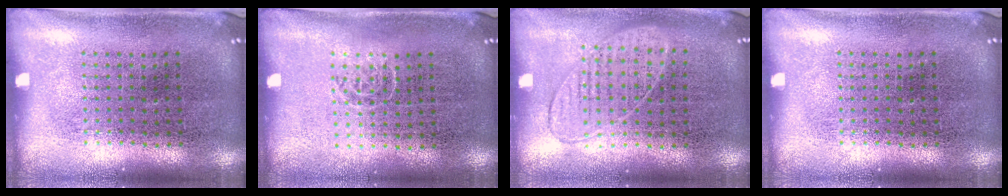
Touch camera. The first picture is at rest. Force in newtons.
{"total": 0.6, "press": 0.4, "slide": 0.5}
{"total": 0.9, "press": 0.9, "slide": 0.3}
{"total": 0.0}